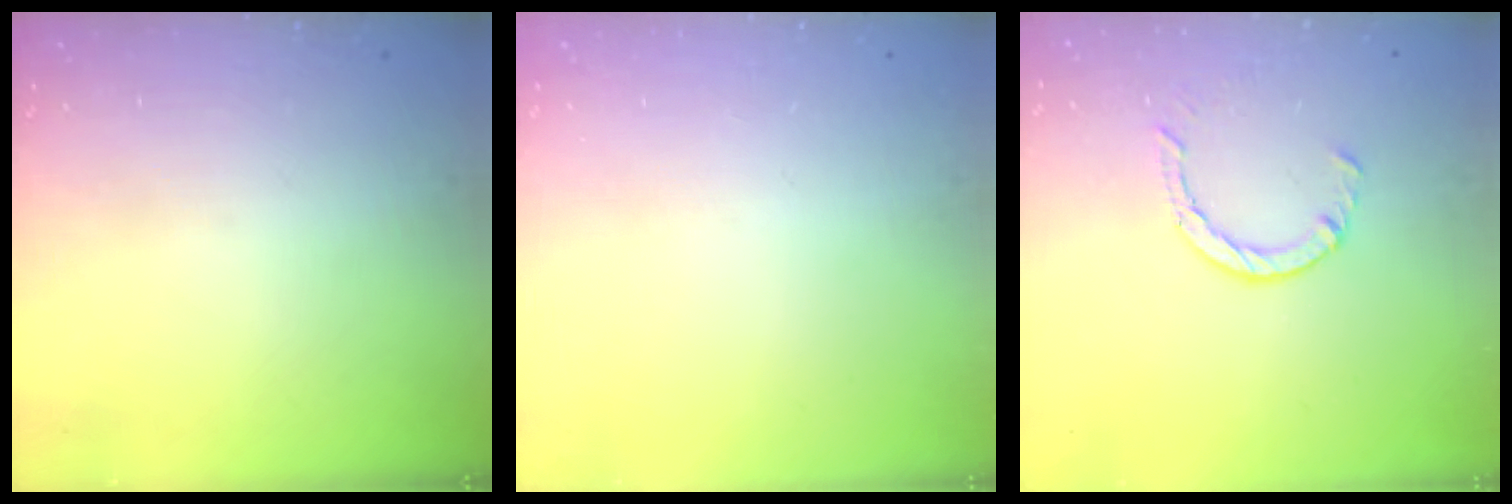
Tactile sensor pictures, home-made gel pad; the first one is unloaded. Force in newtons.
{"total": 0.0}
{"total": 3.4, "press": 3.4, "slide": 0.2}